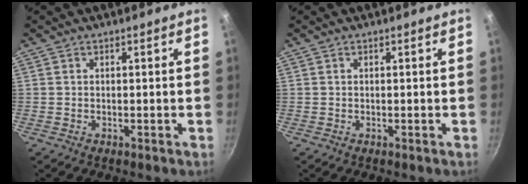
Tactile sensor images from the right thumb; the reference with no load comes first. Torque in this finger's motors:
{"motor_torque": [0.10, -0.09, 0.18, 0.07, -0.02]}